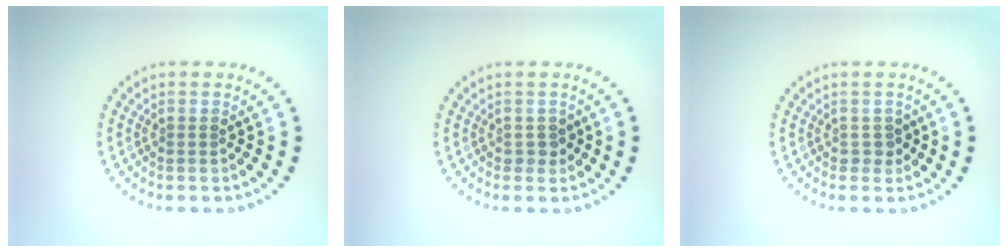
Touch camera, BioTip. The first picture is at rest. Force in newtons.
{"total": 1.1, "press": 1.0, "slide": 0.5}
{"total": 1.2, "press": 1.0, "slide": 0.5}